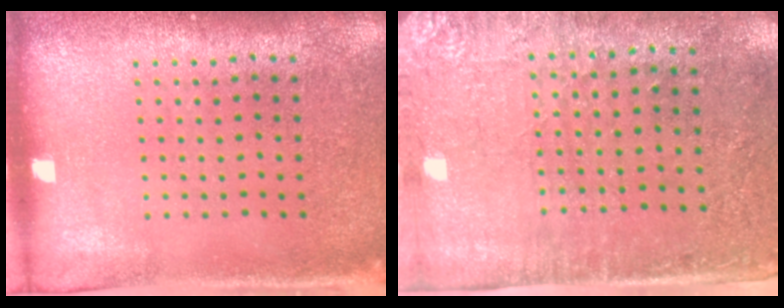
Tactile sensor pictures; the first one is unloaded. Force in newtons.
{"total": 2.8, "press": 2.3, "slide": 1.5}